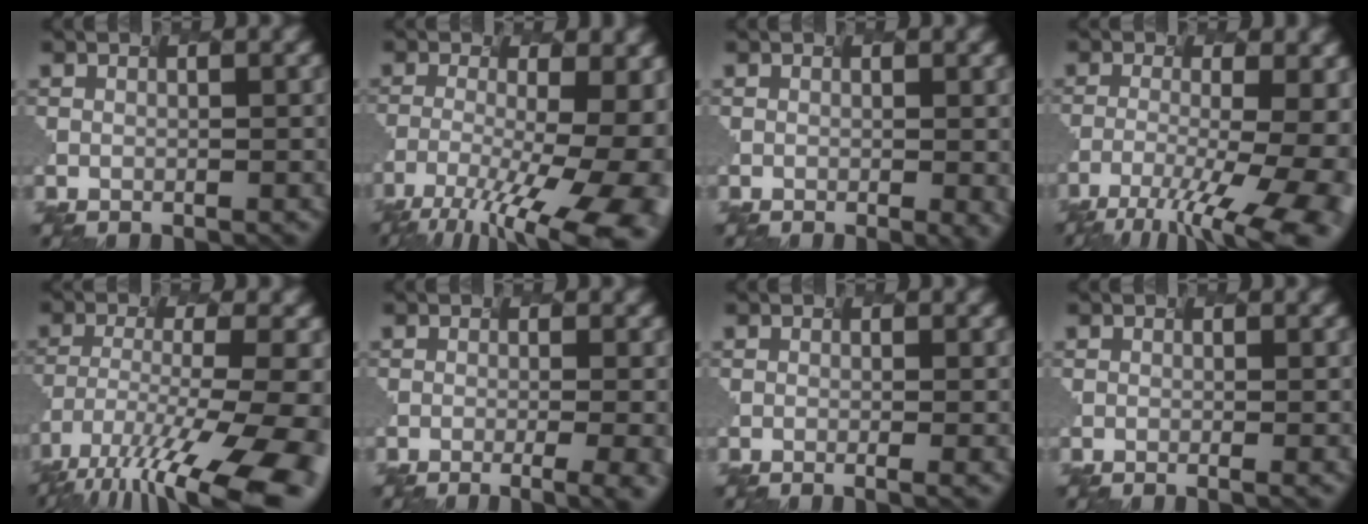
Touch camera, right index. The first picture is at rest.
{"total": 13.9, "force": [-7.2, 4.3, 11.1], "torque": [-0.183, -0.023, -0.075]}
{"total": 2.0, "force": [-0.6, 0.1, 1.9], "torque": [-0.025, -0.003, 0.019]}
{"total": 12.2, "force": [-7.1, 3.4, 9.4], "torque": [-0.156, -0.019, -0.070]}
{"total": 14.3, "force": [-10.0, 3.2, 9.7], "torque": [-0.203, -0.040, -0.119]}
{"total": 6.8, "force": [-1.7, 2.6, 6.0], "torque": [-0.040, 0.003, 0.010]}
{"total": 1.7, "force": [-0.6, 0.1, 1.6], "torque": [-0.027, 0.002, 0.007]}
{"total": 1.0, "force": [-0.4, -0.1, 0.9], "torque": [-0.019, 0.003, 0.007]}